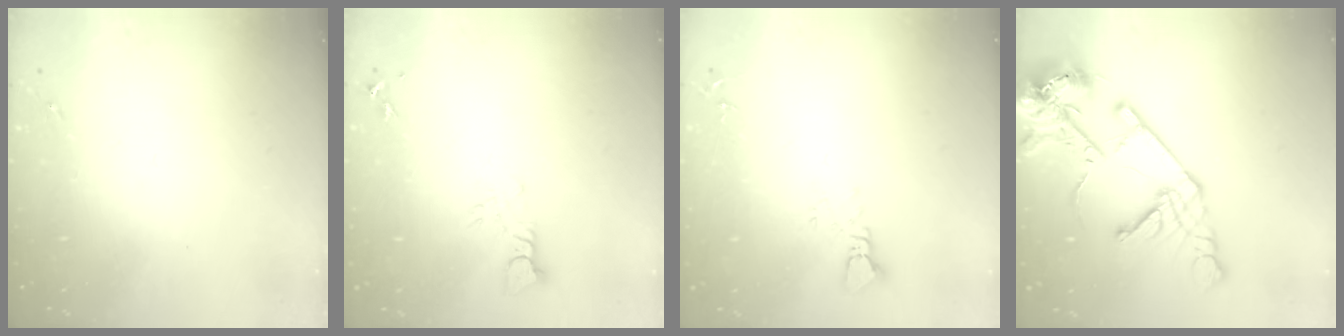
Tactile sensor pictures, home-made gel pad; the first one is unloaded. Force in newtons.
{"total": 3.2, "press": 3.2, "slide": 0.2}
{"total": 3.4, "press": 3.4, "slide": 0.2}
{"total": 20.4, "press": 20.2, "slide": 2.9}